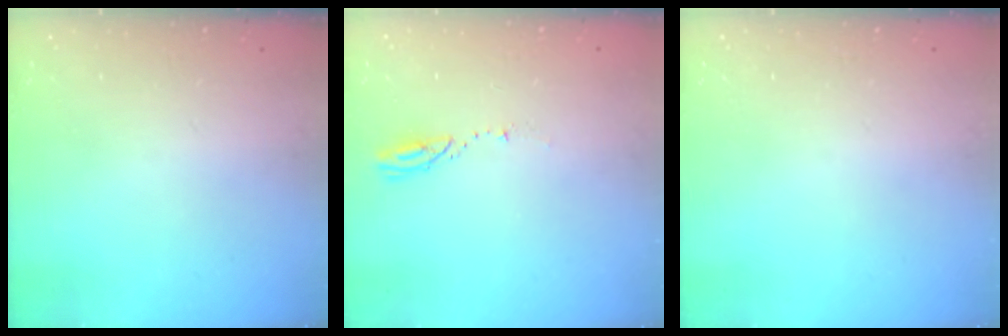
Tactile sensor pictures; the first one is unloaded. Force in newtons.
{"total": 3.1, "press": 3.0, "slide": 0.3}
{"total": 0.0}